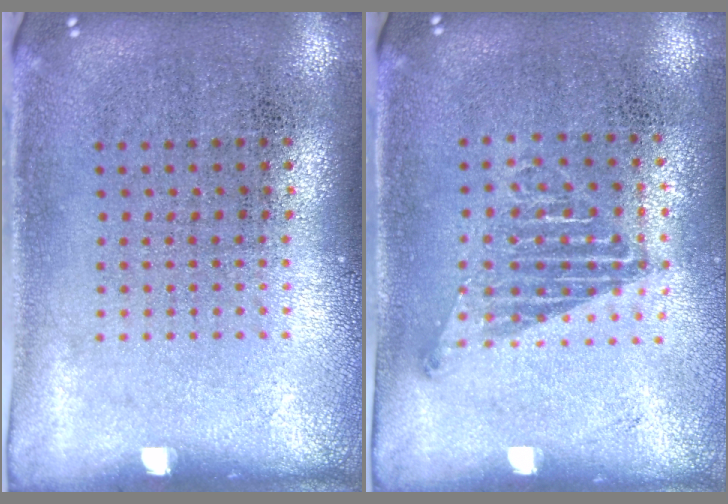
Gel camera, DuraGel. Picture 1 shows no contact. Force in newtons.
{"total": 1.1, "press": 1.0, "slide": 0.5}